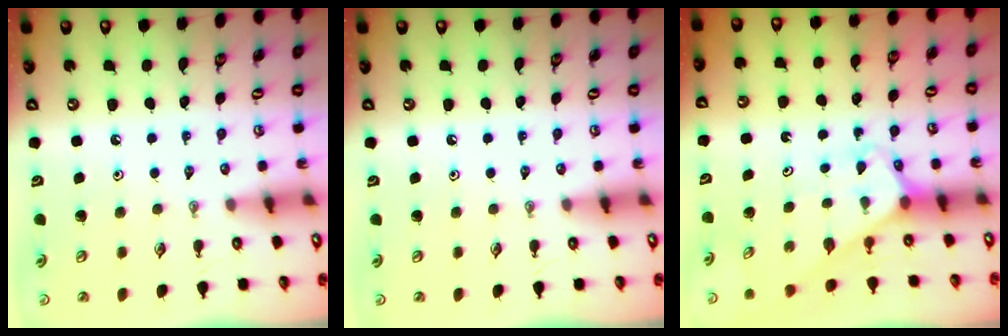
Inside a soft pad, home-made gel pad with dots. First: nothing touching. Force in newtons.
{"total": 0.0}
{"total": 3.2, "press": 3.2, "slide": 0.2}